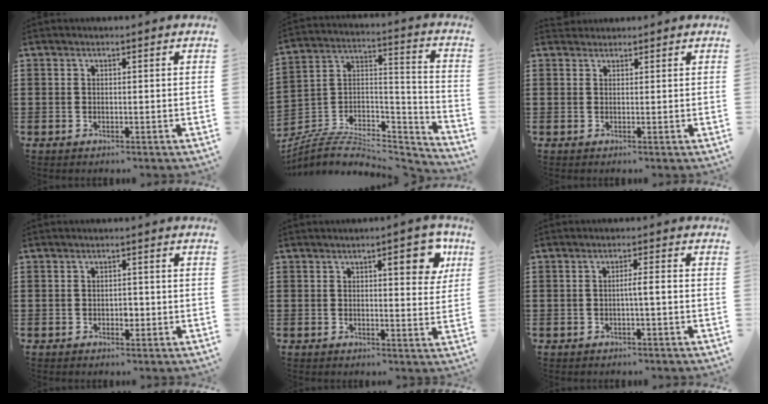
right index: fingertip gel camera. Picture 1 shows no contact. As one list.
[{"total": 6.3, "force": [-4.9, 3.0, 2.4], "torque": [-0.056, 0.002, -0.100]}, {"total": 1.1, "force": [1.0, 0.4, -0.2], "torque": [0.003, 0.003, 0.021]}, {"total": 1.5, "force": [-0.3, 1.0, 1.2], "torque": [-0.021, 0.003, -0.006]}, {"total": 6.4, "force": [2.8, 2.1, 5.3], "torque": [-0.069, -0.005, 0.038]}, {"total": 1.9, "force": [-0.5, -0.1, 1.8], "torque": [-0.031, -0.001, -0.010]}]